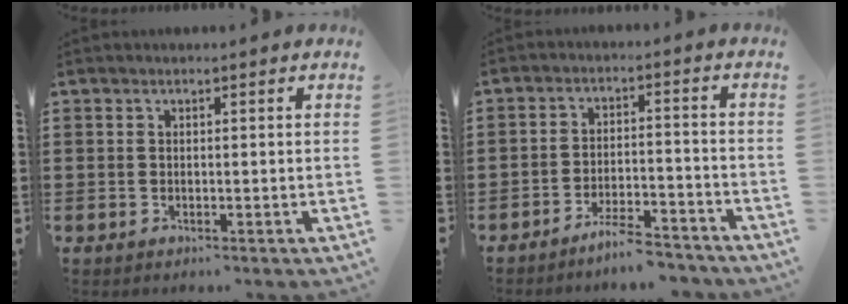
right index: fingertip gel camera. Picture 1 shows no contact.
{"total": 5.2, "force": [-4.9, 0.5, 1.8], "torque": [-0.028, 0.005, -0.092]}